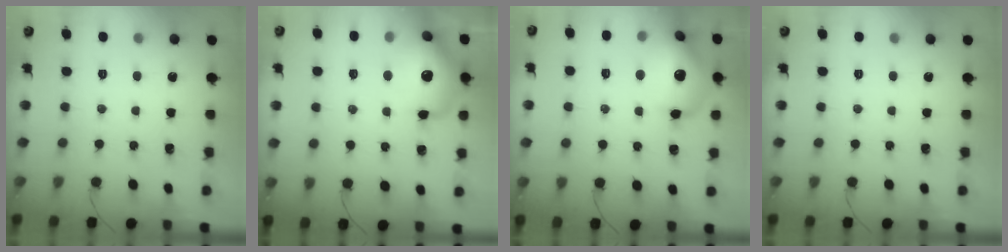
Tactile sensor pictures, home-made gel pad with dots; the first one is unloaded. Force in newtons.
{"total": 16.3, "press": 15.8, "slide": 3.8}
{"total": 17.6, "press": 17.5, "slide": 1.8}
{"total": 0.0}